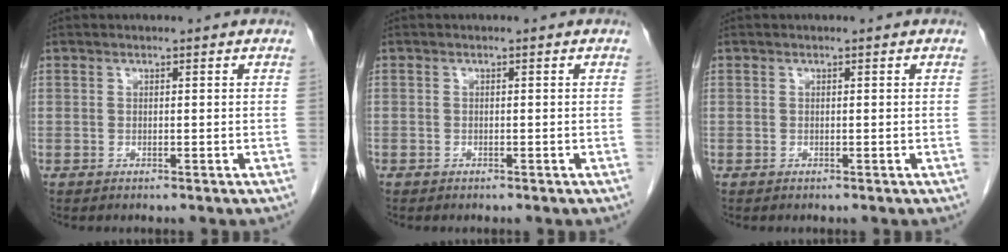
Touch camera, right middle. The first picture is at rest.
{"total": 0.0}
{"total": 0.0}